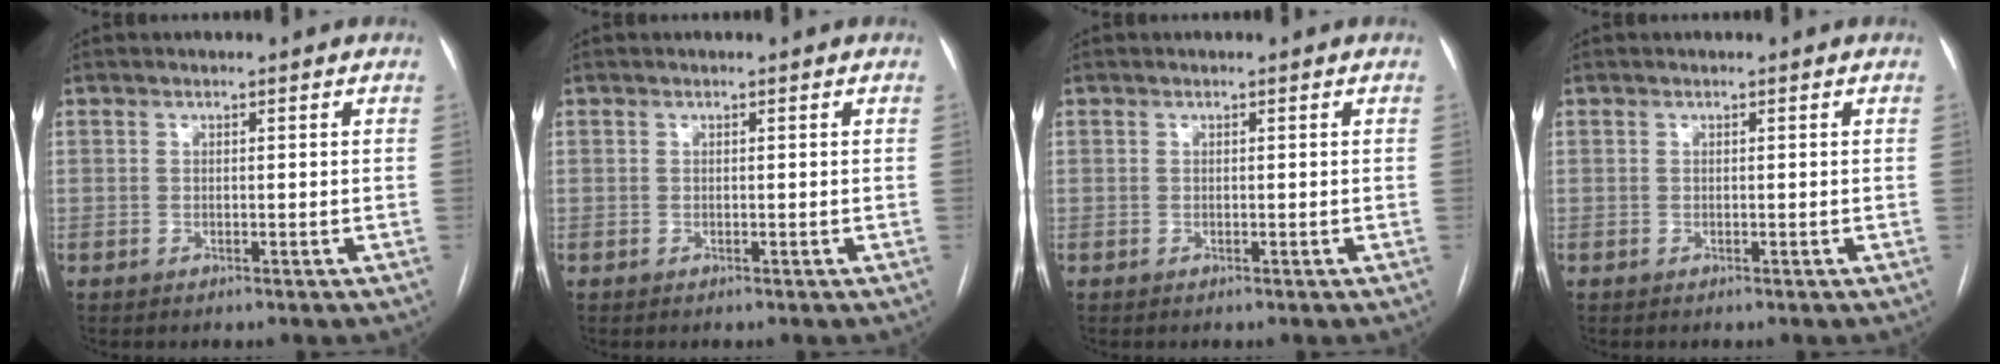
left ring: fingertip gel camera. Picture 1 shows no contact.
{"total": 0.0}
{"total": 0.0}
{"total": 0.0}